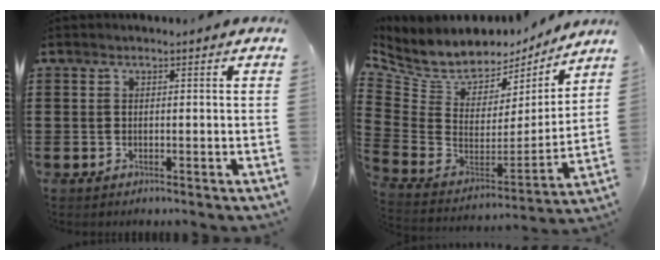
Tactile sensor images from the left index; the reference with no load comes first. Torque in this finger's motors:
{"motor_torque": [1.11, -1.03, 0.19, 0.02]}